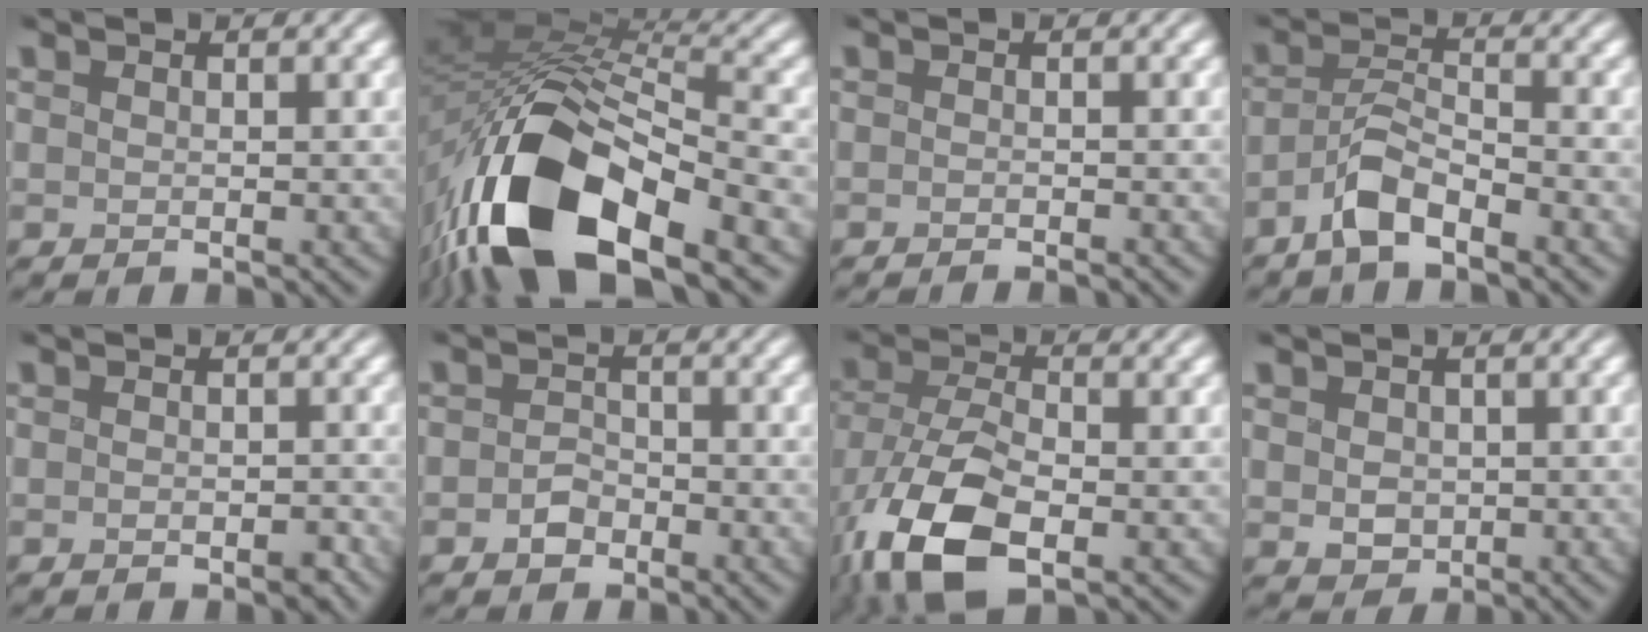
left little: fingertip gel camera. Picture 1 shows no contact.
{"total": 16.5, "force": [-8.7, 7.5, 11.9], "torque": [-0.228, 0.000, -0.169]}
{"total": 1.3, "force": [-1.2, 0.1, 0.5], "torque": [0.001, -0.001, -0.020]}
{"total": 3.8, "force": [-3.0, 1.0, 2.2], "torque": [-0.041, 0.005, -0.066]}
{"total": 1.4, "force": [-0.9, 0.7, 0.8], "torque": [-0.006, -0.004, -0.014]}
{"total": 1.9, "force": [-1.4, 1.2, 0.5], "torque": [-0.001, -0.001, -0.033]}
{"total": 11.4, "force": [-5.1, 5.7, 8.4], "torque": [-0.195, -0.026, -0.101]}
{"total": 1.8, "force": [-0.1, 1.6, 0.9], "torque": [-0.020, -0.004, -0.002]}